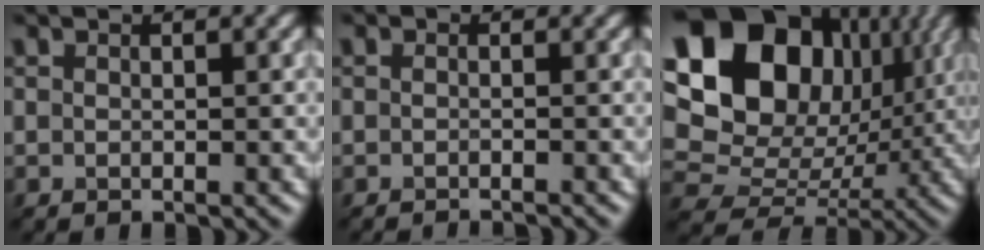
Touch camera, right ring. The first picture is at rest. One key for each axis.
{"total": 1.5, "fx": -1.0, "fy": 0.7, "fz": 0.7, "tx": 0.013, "ty": 0.008, "tz": -0.022}
{"total": 18.3, "fx": 6.5, "fy": 14.0, "fz": 9.9, "tx": -0.211, "ty": 0.065, "tz": 0.143}